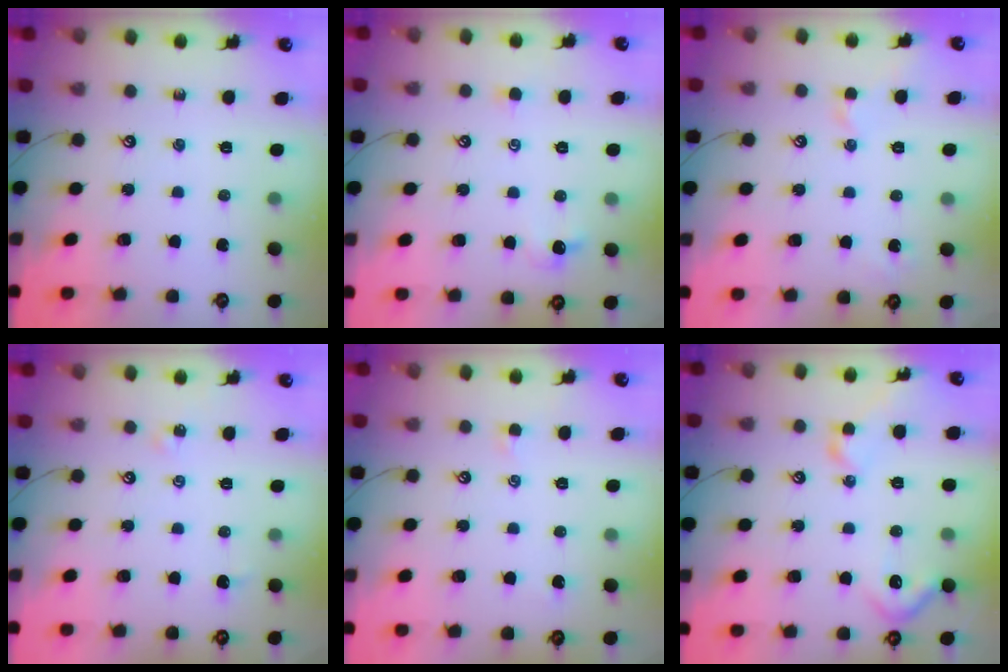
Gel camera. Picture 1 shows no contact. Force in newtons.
{"total": 0.0}
{"total": 1.7, "press": 1.6, "slide": 0.6}
{"total": 3.0, "press": 2.9, "slide": 0.5}
{"total": 1.8, "press": 1.7, "slide": 0.3}
{"total": 5.9, "press": 5.8, "slide": 0.8}